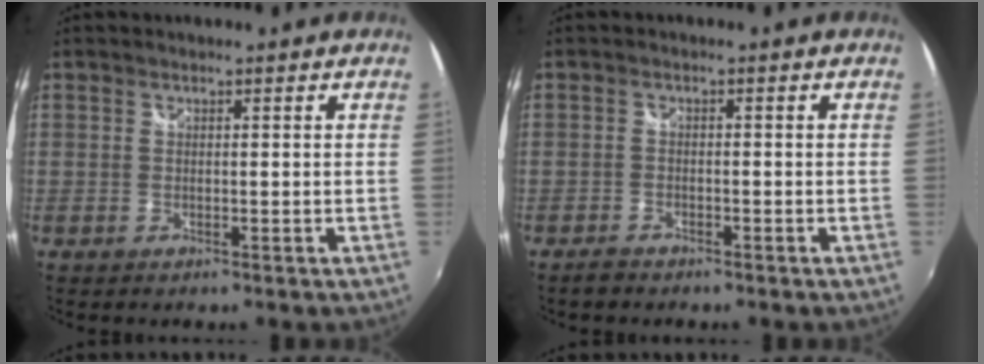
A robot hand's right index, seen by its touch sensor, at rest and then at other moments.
{"total": 2.1, "force": [-1.8, 0.9, 0.5], "torque": [-0.018, -0.001, -0.035]}